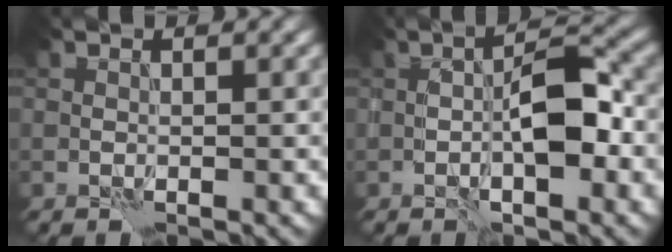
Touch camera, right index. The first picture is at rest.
{"total": 4.0, "force": [-0.4, 1.1, 3.8], "torque": [-0.083, 0.002, -0.014]}